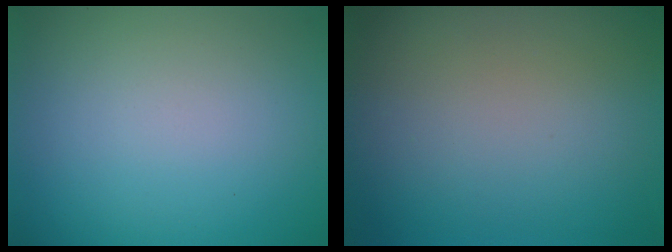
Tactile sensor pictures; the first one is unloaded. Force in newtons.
{"total": 0.0}